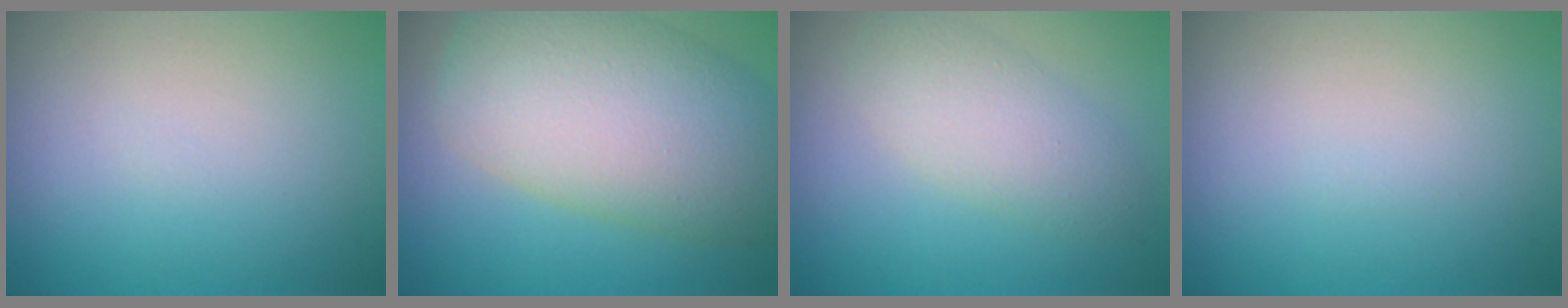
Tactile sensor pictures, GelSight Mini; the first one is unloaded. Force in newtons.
{"total": 10.9, "press": 10.9, "slide": 0.5}
{"total": 3.8, "press": 3.8, "slide": 0.1}
{"total": 0.0}